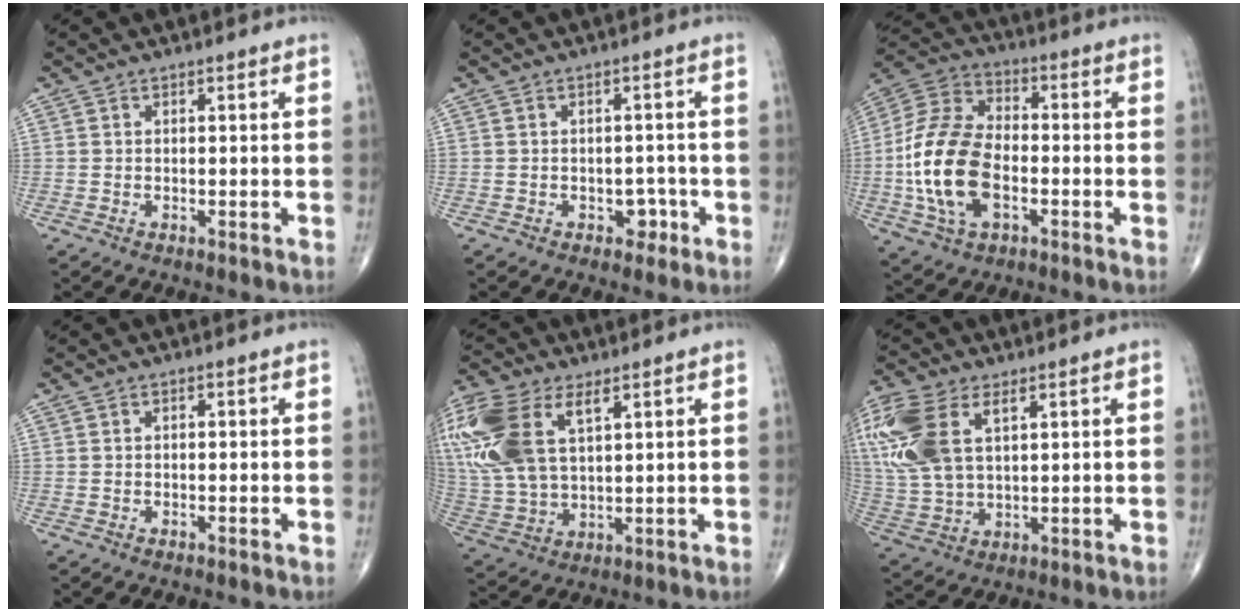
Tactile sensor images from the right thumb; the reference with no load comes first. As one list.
[{"total": 2.9, "force": [-1.2, 2.2, 1.5], "torque": [0.000, 0.009, -0.016]}, {"total": 17.6, "force": [-3.4, 10.4, 13.8], "torque": [-0.278, 0.021, -0.064]}, {"total": 0.0}, {"total": 20.1, "force": [8.0, 10.8, 15.0], "torque": [-0.362, -0.003, 0.156]}, {"total": 17.2, "force": [6.2, 9.5, 12.9], "torque": [-0.314, -0.006, 0.124]}]